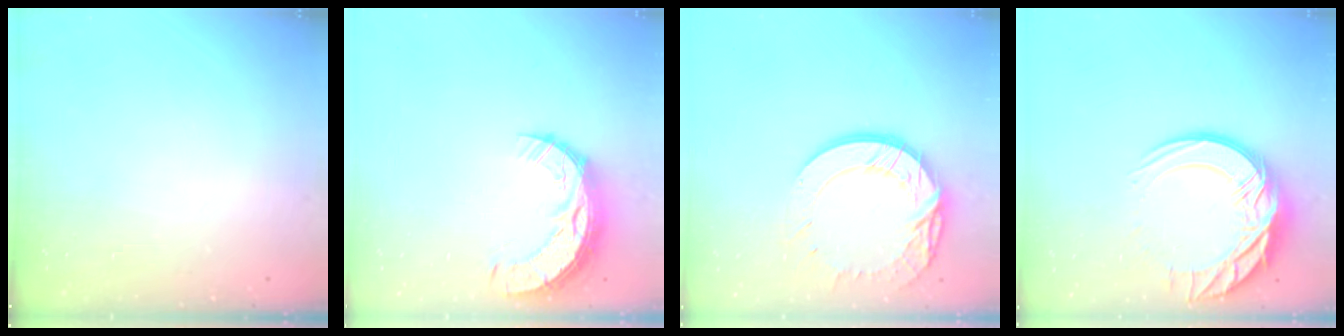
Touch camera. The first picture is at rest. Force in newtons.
{"total": 11.8, "press": 11.8, "slide": 1.0}
{"total": 15.4, "press": 15.4, "slide": 0.9}
{"total": 18.7, "press": 18.6, "slide": 1.8}